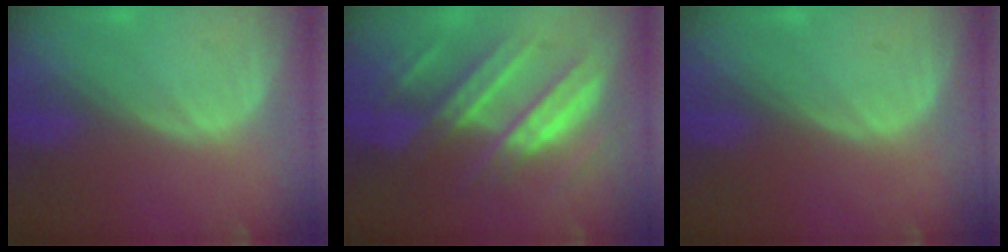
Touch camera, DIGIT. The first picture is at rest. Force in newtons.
{"total": 9.9, "press": 9.8, "slide": 0.9}
{"total": 0.0}